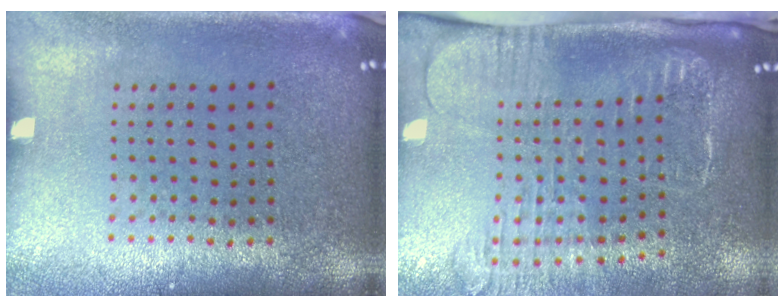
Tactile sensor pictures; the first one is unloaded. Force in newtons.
{"total": 2.7, "press": 2.1, "slide": 1.7}